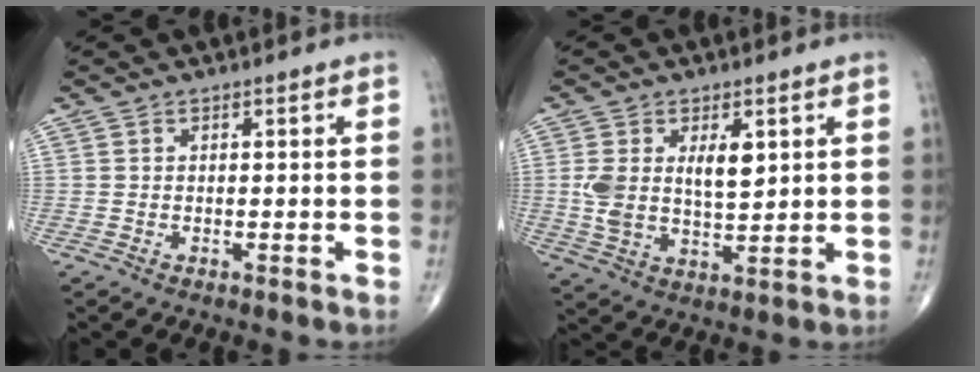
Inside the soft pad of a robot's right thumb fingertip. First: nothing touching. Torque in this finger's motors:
{"motor_torque": [0.32, 0.37, 0.21, 0.15, 0.03]}